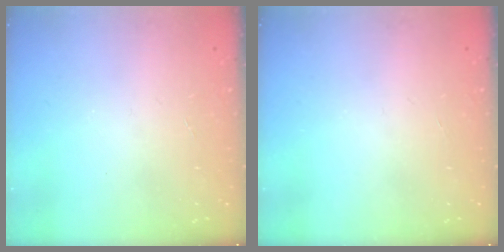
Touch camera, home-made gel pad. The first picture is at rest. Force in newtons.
{"total": 0.0}